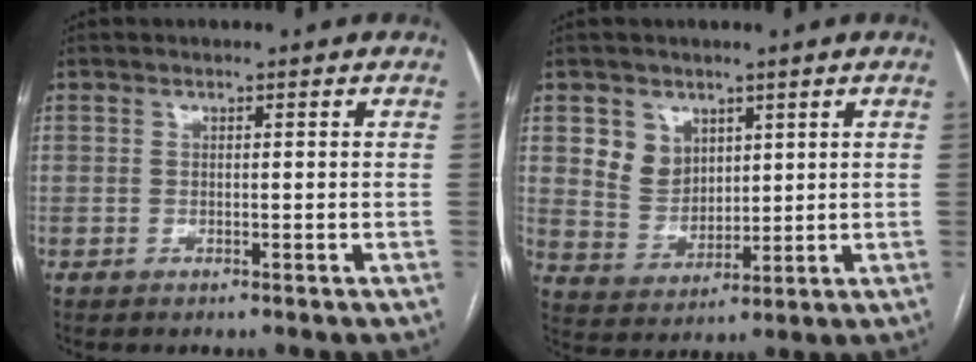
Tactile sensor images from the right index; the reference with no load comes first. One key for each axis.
{"total": 6.3, "fx": 3.1, "fy": 5.1, "fz": 1.9, "tx": -0.044, "ty": 0.007, "tz": 0.068}